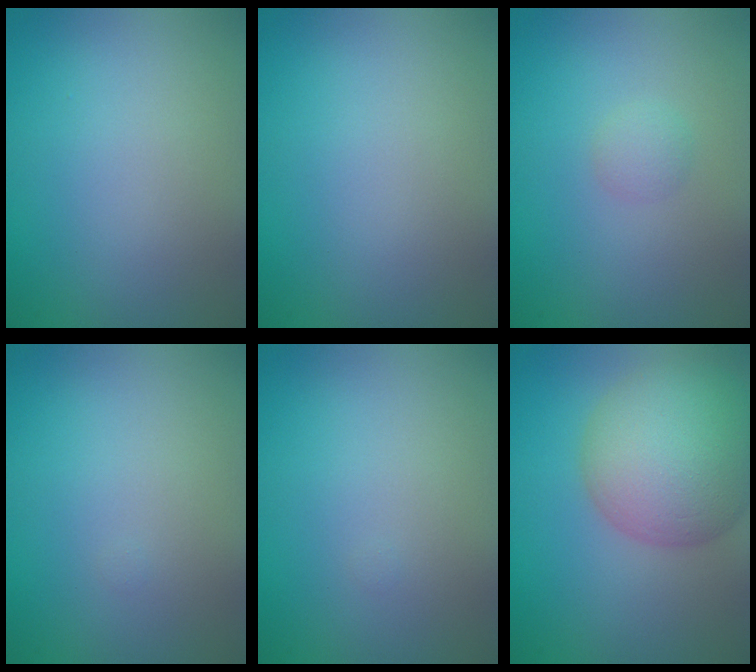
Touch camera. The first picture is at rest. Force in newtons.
{"total": 0.0}
{"total": 1.2, "press": 1.2, "slide": 0.0}
{"total": 0.0}
{"total": 0.0}
{"total": 9.6, "press": 9.5, "slide": 0.6}